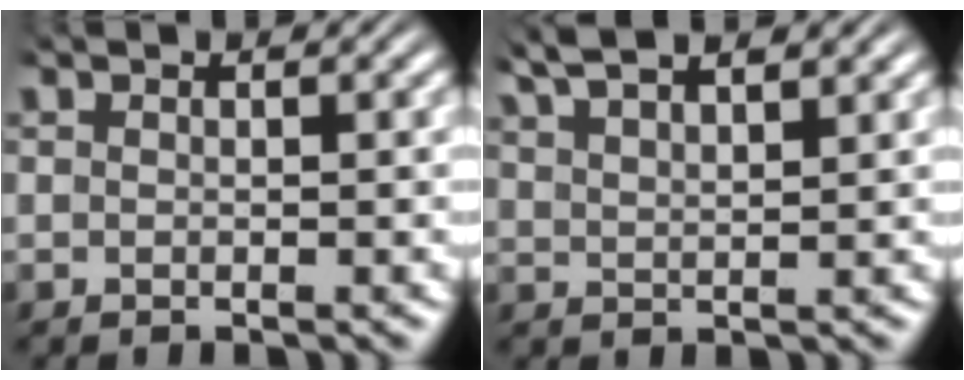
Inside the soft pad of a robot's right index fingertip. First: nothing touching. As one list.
[{"total": 4.3, "force": [3.6, 1.3, 2.0], "torque": [-0.047, 0.004, 0.062]}]